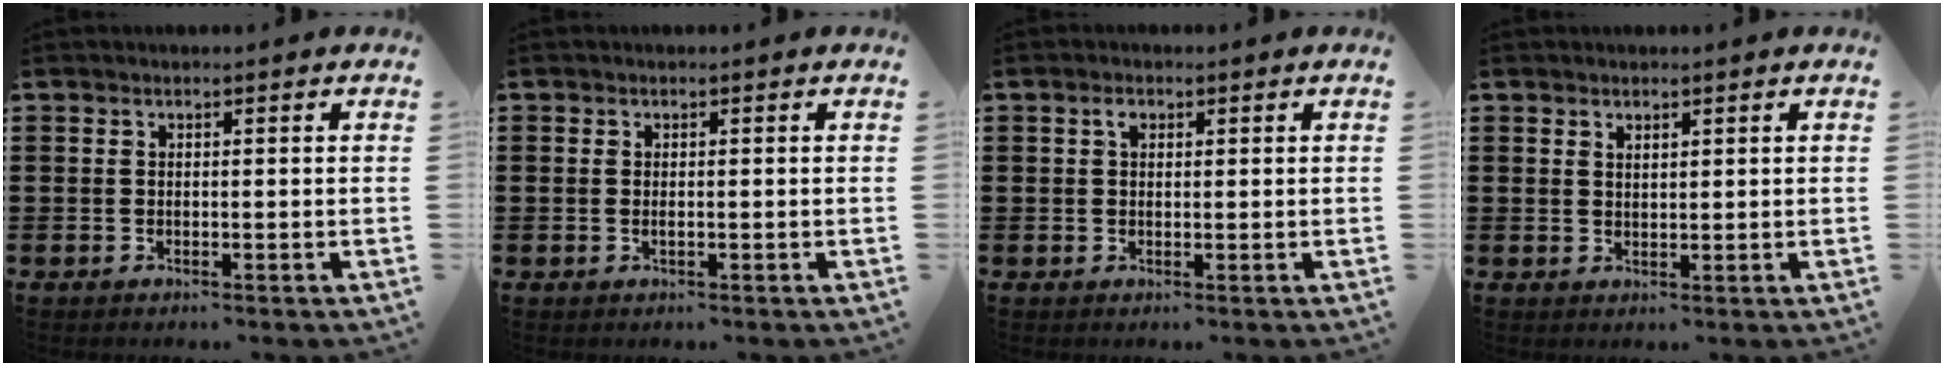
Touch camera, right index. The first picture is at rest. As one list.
[{"total": 0.7, "force": [-0.1, 0.2, 0.7], "torque": [-0.014, -0.002, -0.002]}, {"total": 1.4, "force": [0.6, 0.9, 1.0], "torque": [-0.021, 0.007, 0.009]}, {"total": 1.2, "force": [1.1, 0.4, 0.2], "torque": [-0.006, 0.001, 0.021]}]